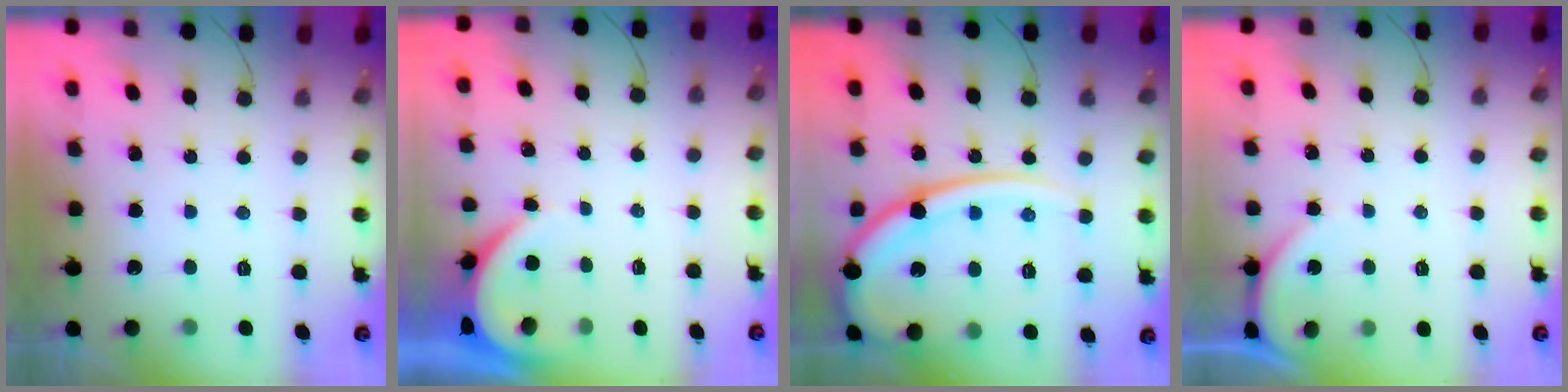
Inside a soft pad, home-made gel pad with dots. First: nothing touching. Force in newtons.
{"total": 3.4, "press": 3.4, "slide": 0.5}
{"total": 18.9, "press": 18.8, "slide": 1.9}
{"total": 3.1, "press": 3.1, "slide": 0.2}